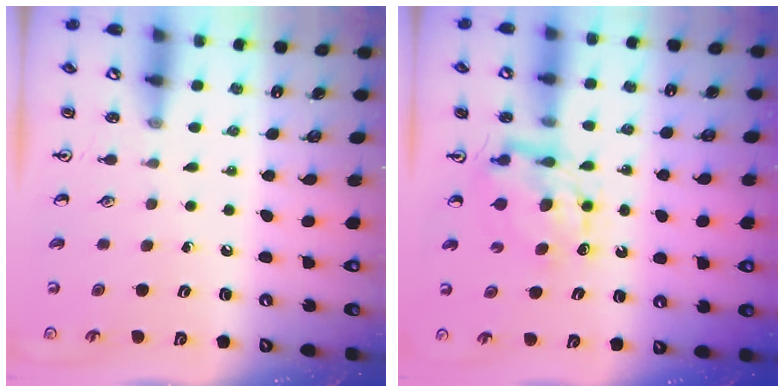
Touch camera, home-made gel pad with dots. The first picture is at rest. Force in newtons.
{"total": 7.7, "press": 7.6, "slide": 0.7}